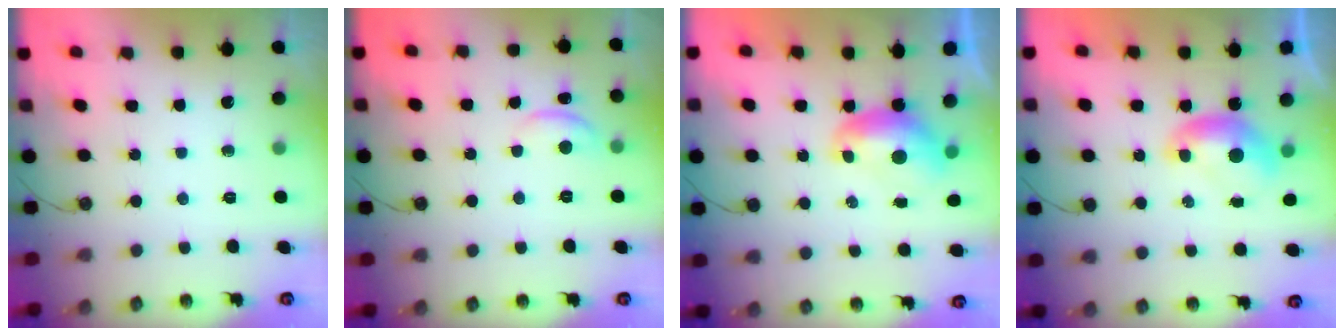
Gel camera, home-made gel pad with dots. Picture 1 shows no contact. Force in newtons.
{"total": 1.7, "press": 1.6, "slide": 0.6}
{"total": 0.5, "press": 0.5, "slide": 0.2}
{"total": 0.0}